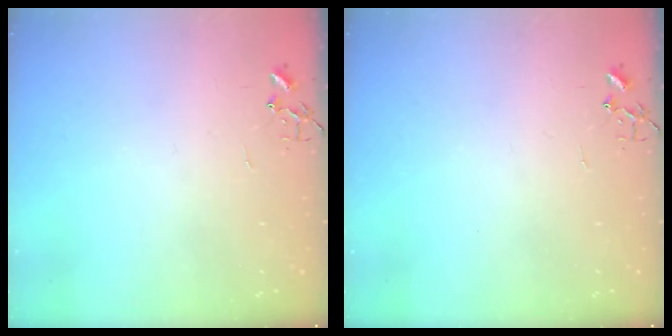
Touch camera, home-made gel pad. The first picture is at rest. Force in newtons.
{"total": 0.0}